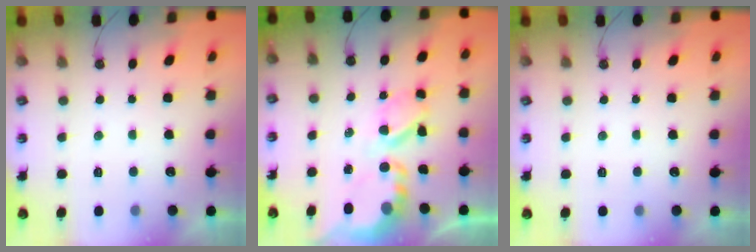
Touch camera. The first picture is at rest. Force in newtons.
{"total": 7.7, "press": 7.7, "slide": 0.7}
{"total": 0.0}